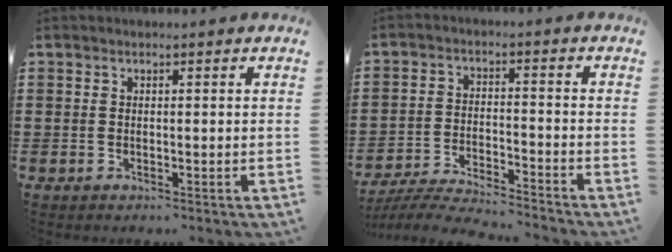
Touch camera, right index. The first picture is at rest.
{"total": 5.5, "force": [-5.4, 0.1, 1.2], "torque": [-0.031, -0.003, -0.110]}